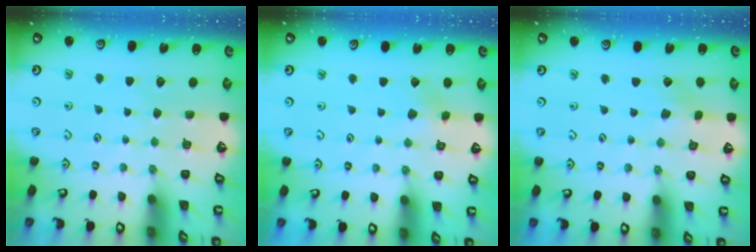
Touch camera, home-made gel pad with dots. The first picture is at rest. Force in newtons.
{"total": 2.9, "press": 2.8, "slide": 0.8}
{"total": 1.7, "press": 1.7, "slide": 0.3}